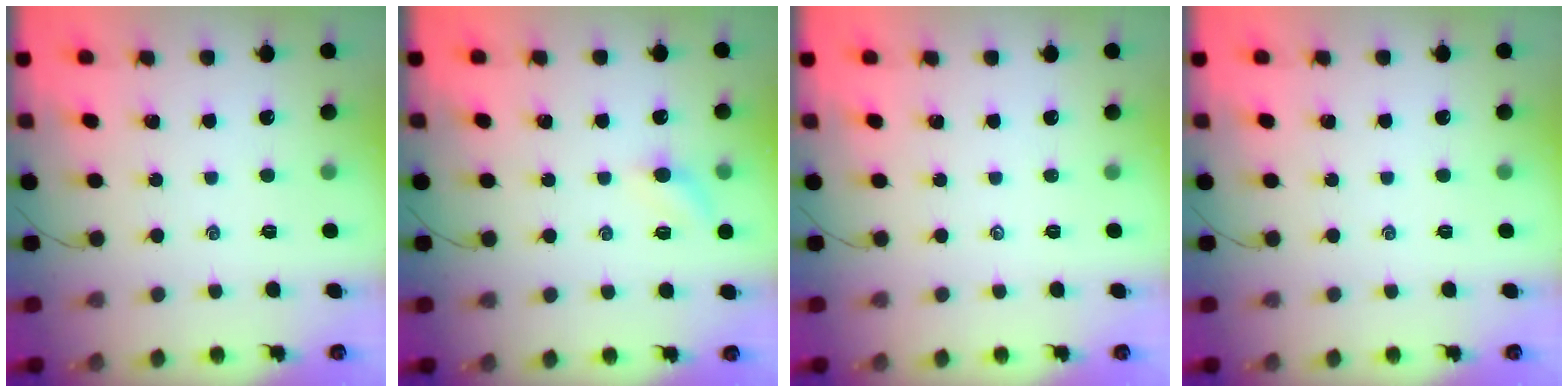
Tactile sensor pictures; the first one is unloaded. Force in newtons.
{"total": 5.7, "press": 5.5, "slide": 1.5}
{"total": 0.0}
{"total": 0.0}